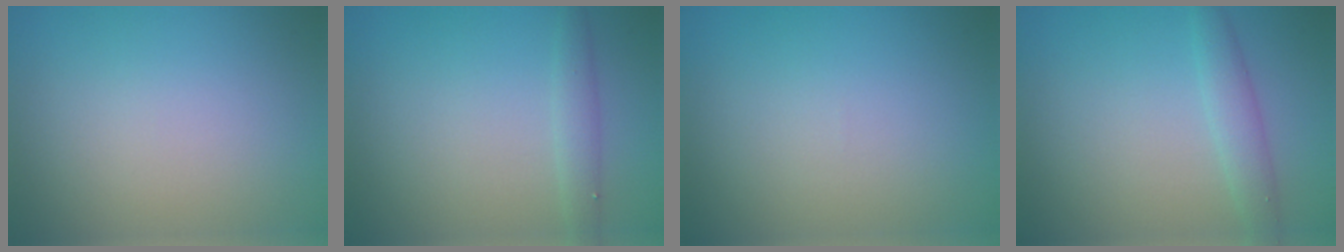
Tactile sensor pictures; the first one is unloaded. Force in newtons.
{"total": 1.6, "press": 1.6, "slide": 0.0}
{"total": 0.0}
{"total": 2.3, "press": 2.3, "slide": 0.1}